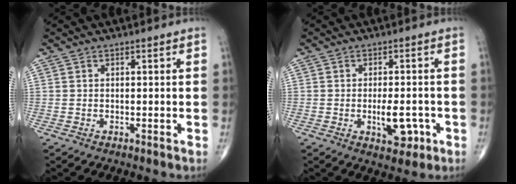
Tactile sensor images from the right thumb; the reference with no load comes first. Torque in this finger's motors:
{"motor_torque": [2.56, 2.44, 0.57, -0.75, 0.32]}